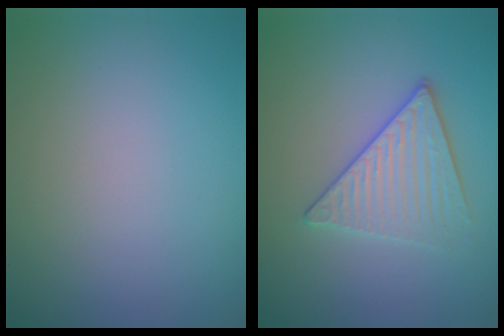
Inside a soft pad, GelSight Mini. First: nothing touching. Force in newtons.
{"total": 3.6, "press": 3.4, "slide": 1.3}